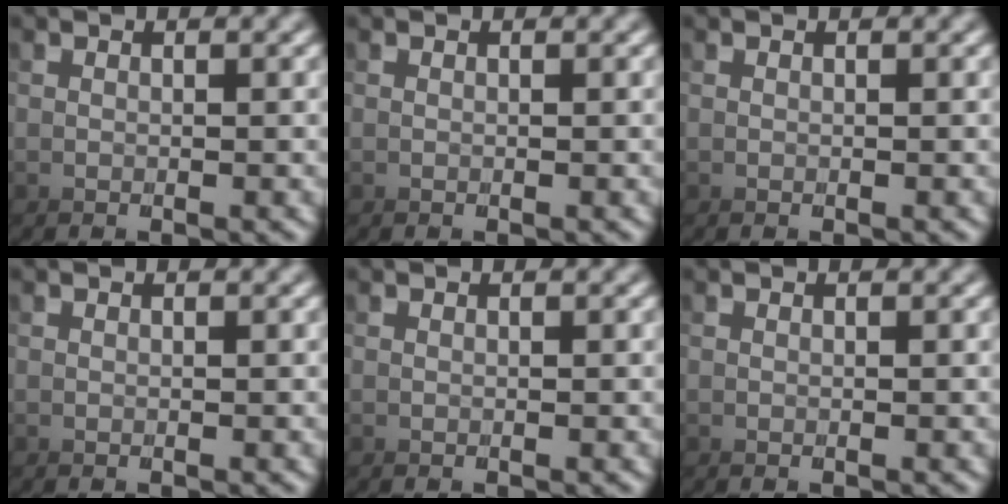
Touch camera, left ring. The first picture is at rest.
{"total": 0.0}
{"total": 0.0}
{"total": 0.0}
{"total": 0.0}
{"total": 0.0}